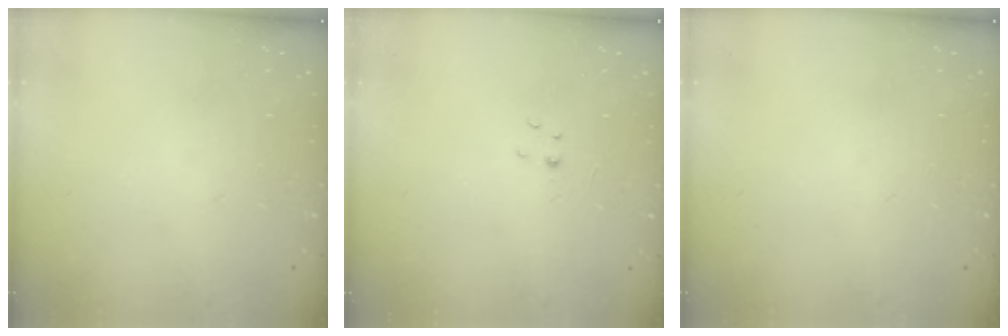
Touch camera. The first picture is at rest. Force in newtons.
{"total": 1.4, "press": 1.3, "slide": 0.2}
{"total": 0.0}